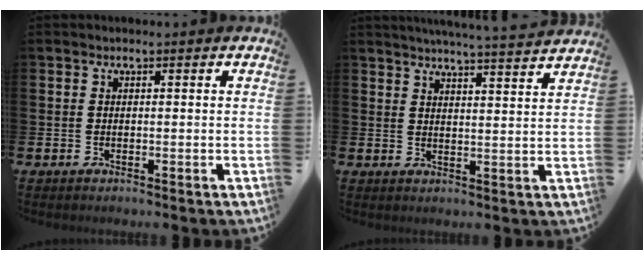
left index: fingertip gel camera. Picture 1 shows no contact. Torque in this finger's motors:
{"motor_torque": [0.49, -0.60, 0.22, 0.06]}